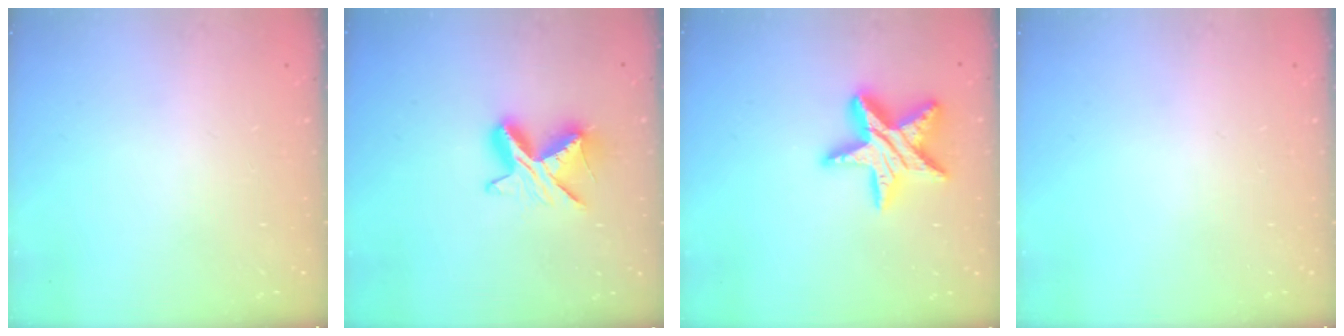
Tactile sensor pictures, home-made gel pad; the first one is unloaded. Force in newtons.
{"total": 8.7, "press": 8.7, "slide": 0.2}
{"total": 16.3, "press": 16.3, "slide": 1.1}
{"total": 0.0}